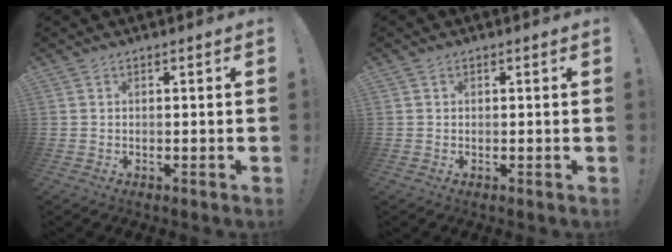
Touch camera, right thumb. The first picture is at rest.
{"total": 0.6, "force": [0.4, 0.4, -0.1], "torque": [0.008, -0.001, 0.006]}